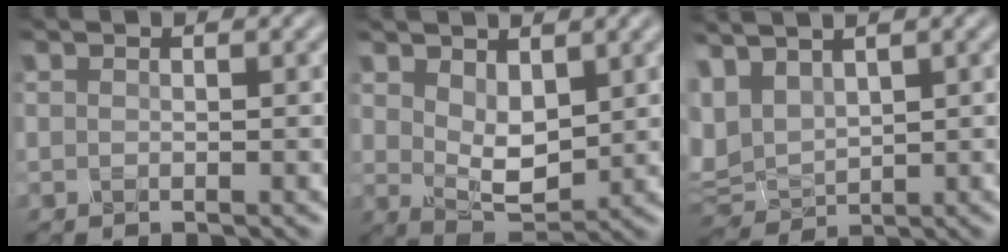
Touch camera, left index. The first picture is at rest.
{"total": 3.5, "force": [1.1, 1.9, 2.7], "torque": [-0.064, -0.008, 0.037]}
{"total": 4.1, "force": [2.0, 2.4, 2.7], "torque": [-0.085, 0.009, 0.047]}